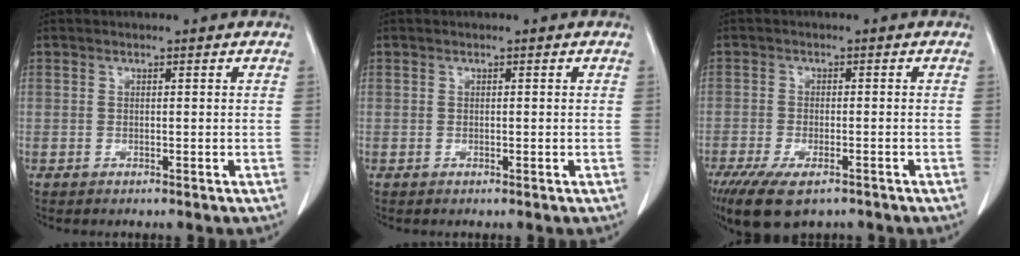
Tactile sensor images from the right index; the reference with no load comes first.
{"total": 0.0}
{"total": 10.2, "force": [-7.1, 3.7, 6.4], "torque": [-0.114, -0.019, -0.110]}